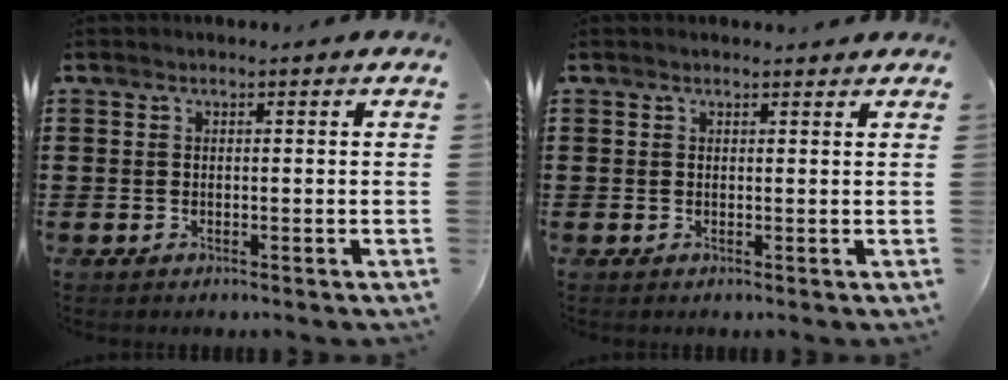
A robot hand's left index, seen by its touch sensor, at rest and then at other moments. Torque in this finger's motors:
{"motor_torque": [-0.03, -0.04, -0.13, -0.08]}